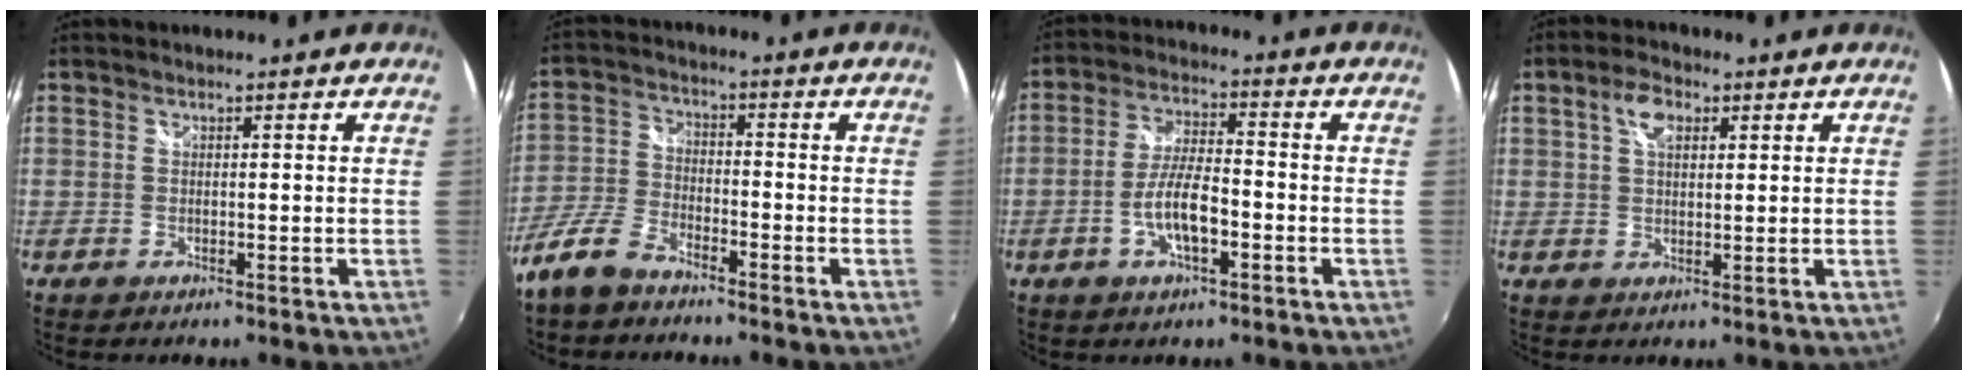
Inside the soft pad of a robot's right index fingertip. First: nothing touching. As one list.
[{"total": 7.7, "force": [-5.9, 2.9, 3.9], "torque": [-0.096, 0.003, -0.122]}, {"total": 7.6, "force": [-2.6, 2.3, 6.8], "torque": [-0.136, 0.007, -0.047]}, {"total": 4.7, "force": [1.9, 2.6, 3.4], "torque": [-0.060, 0.012, 0.033]}]